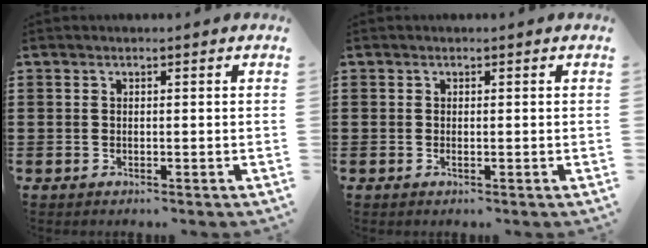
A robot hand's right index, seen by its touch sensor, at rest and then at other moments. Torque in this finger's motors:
{"motor_torque": [0.39, 0.25, 0.05, 0.00]}